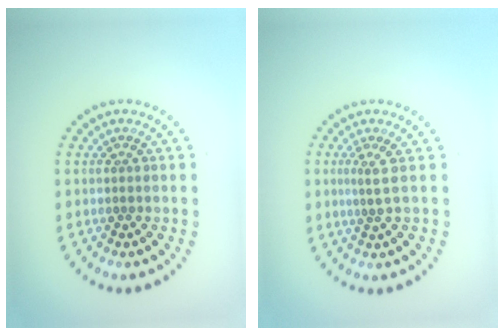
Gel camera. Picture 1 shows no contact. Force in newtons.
{"total": 1.5, "press": 1.0, "slide": 1.1}